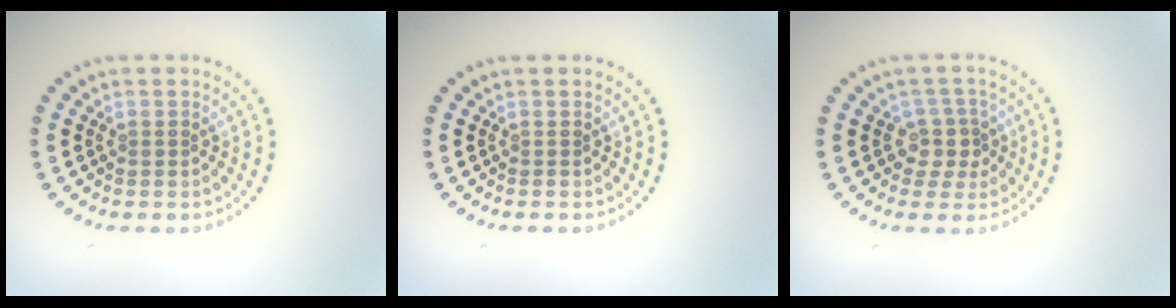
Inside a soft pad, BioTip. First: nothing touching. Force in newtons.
{"total": 0.0}
{"total": 2.3, "press": 1.9, "slide": 1.3}